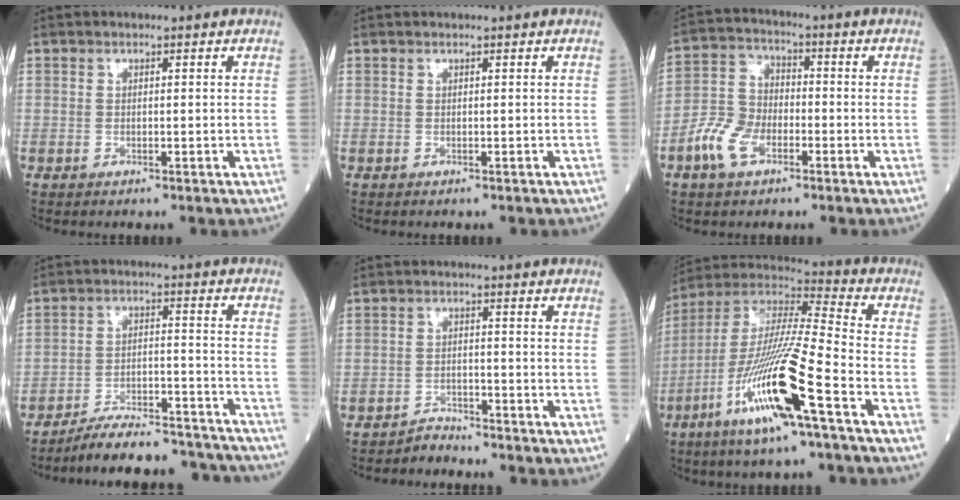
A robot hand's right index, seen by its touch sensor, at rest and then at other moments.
{"total": 0.0}
{"total": 7.6, "force": [-3.7, 4.6, 4.9], "torque": [-0.112, 0.011, -0.078]}
{"total": 18.4, "force": [-17.4, 2.9, 5.0], "torque": [-0.072, 0.020, -0.245]}
{"total": 2.3, "force": [-2.2, 0.2, -0.7], "torque": [0.014, -0.010, -0.037]}
{"total": 17.8, "force": [-7.7, 0.6, 16.0], "torque": [-0.337, -0.023, -0.150]}